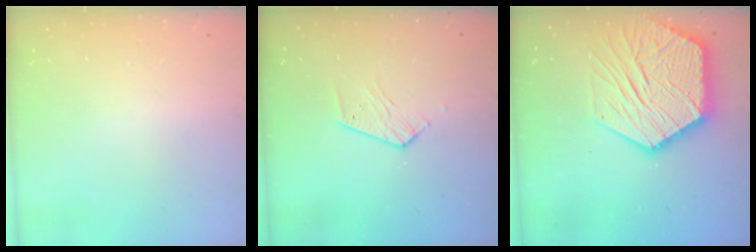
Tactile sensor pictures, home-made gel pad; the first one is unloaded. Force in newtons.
{"total": 7.2, "press": 7.2, "slide": 0.4}
{"total": 25.2, "press": 25.1, "slide": 2.2}